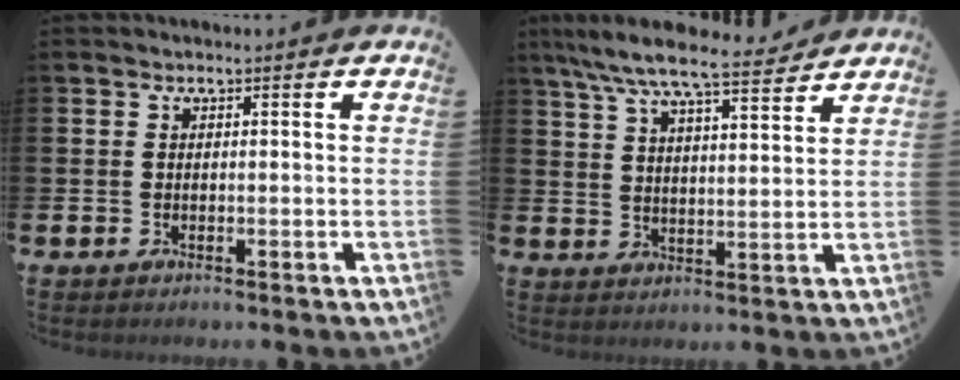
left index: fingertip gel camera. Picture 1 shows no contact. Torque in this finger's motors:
{"motor_torque": [1.05, -1.03, 0.83, 0.21]}